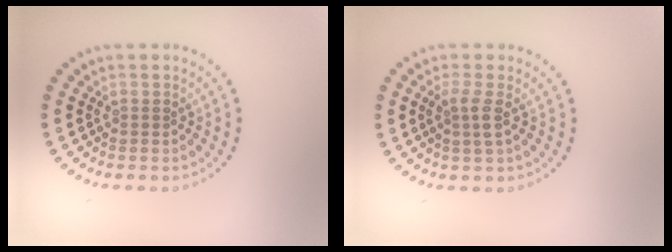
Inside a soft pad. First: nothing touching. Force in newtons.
{"total": 1.6, "press": 1.4, "slide": 0.8}